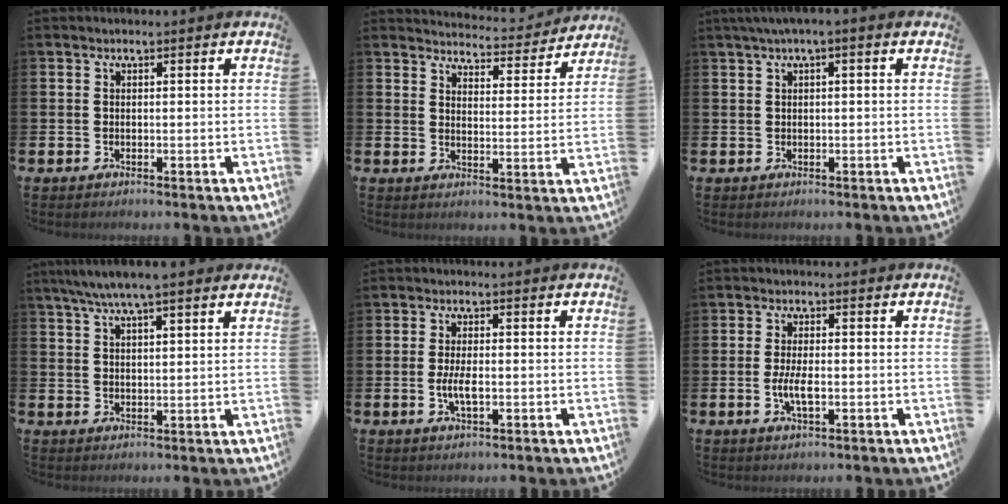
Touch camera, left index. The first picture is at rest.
{"total": 4.2, "force": [4.2, 0.5, 0.2], "torque": [-0.010, -0.039, 0.069]}
{"total": 1.4, "force": [0.5, 0.0, 1.4], "torque": [-0.026, 0.003, 0.009]}
{"total": 6.0, "force": [5.3, 0.4, 2.8], "torque": [-0.061, -0.013, 0.094]}
{"total": 3.2, "force": [-0.5, 1.2, 3.0], "torque": [-0.059, -0.003, -0.012]}
{"total": 3.6, "force": [-0.7, 1.3, 3.2], "torque": [-0.063, -0.002, -0.015]}